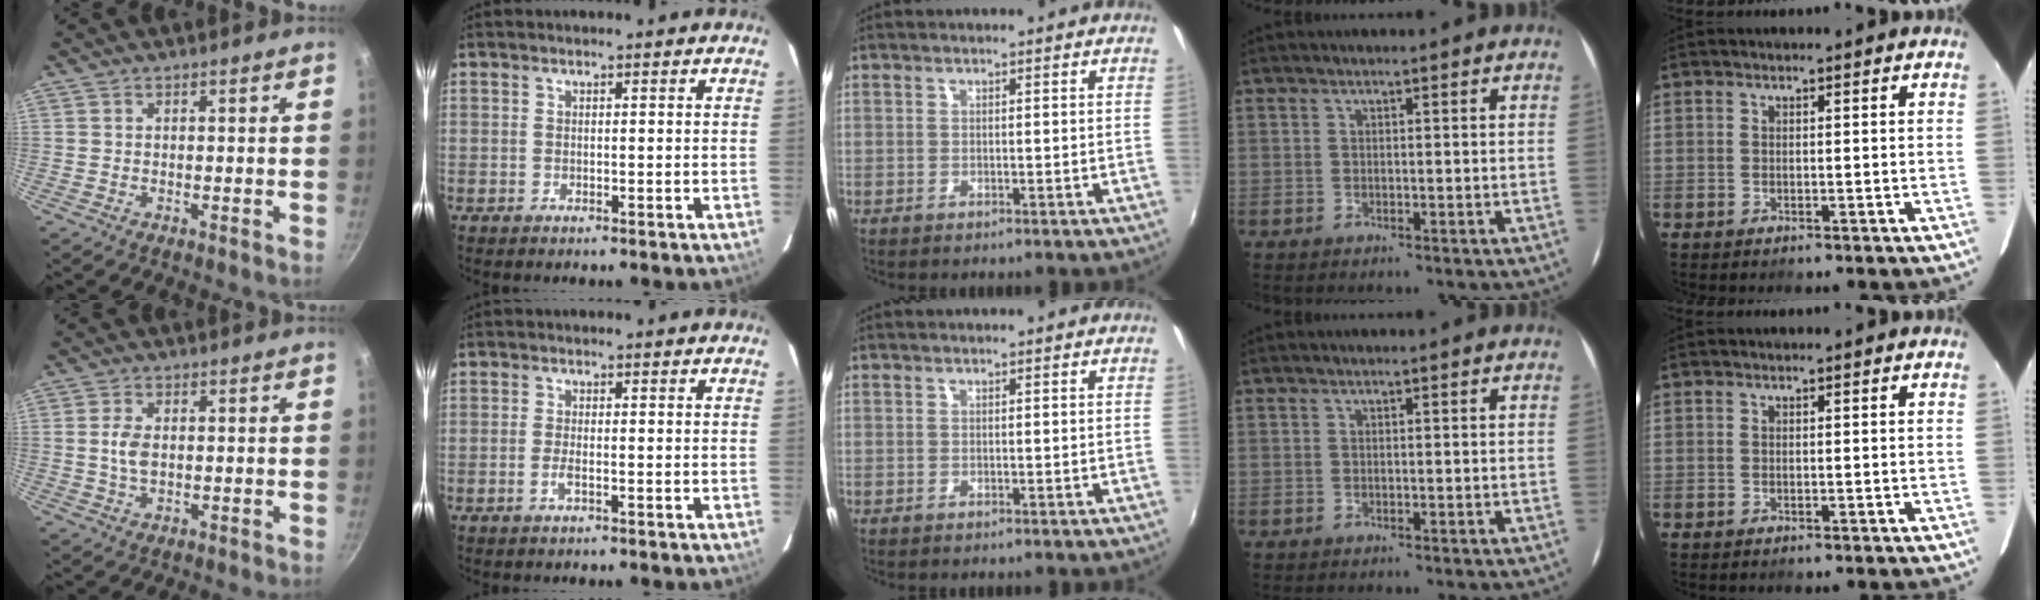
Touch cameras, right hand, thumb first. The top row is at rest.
{"thumb": {"total": 4.1, "force": [0.2, 2.4, 3.3], "torque": [-0.060, 0.003, 0.002]}, "index": {"total": 1.8, "force": [-0.8, 0.4, 1.6], "torque": [-0.035, -0.002, -0.016]}}